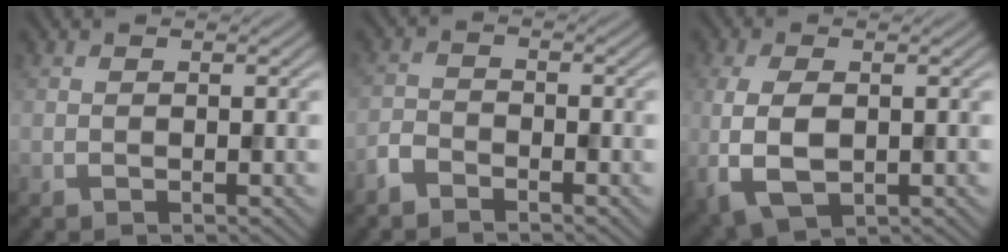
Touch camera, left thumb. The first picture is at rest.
{"total": 2.6, "force": [-2.3, 0.9, 0.8], "torque": [-0.016, -0.003, -0.058]}
{"total": 6.3, "force": [-0.5, 3.5, 5.1], "torque": [-0.129, -0.012, -0.004]}